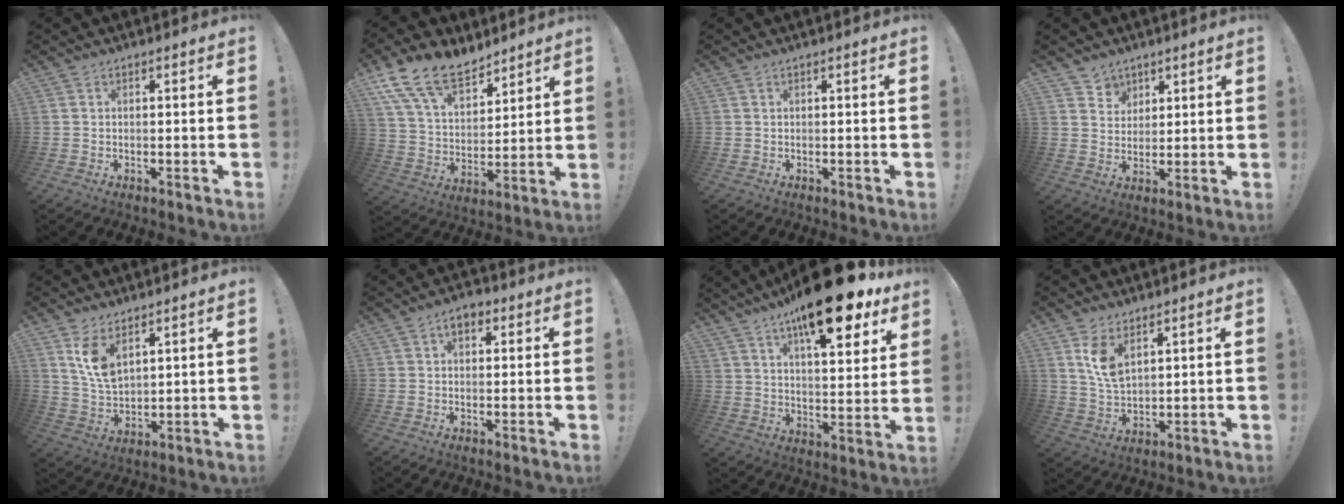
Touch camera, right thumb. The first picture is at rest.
{"total": 16.1, "force": [11.6, 8.3, 7.5], "torque": [-0.149, -0.071, 0.219]}
{"total": 0.0}
{"total": 5.4, "force": [3.6, 4.1, 0.1], "torque": [0.005, -0.034, 0.067]}
{"total": 9.1, "force": [5.3, 4.8, 5.6], "torque": [-0.104, -0.027, 0.099]}
{"total": 4.3, "force": [1.5, 2.6, 3.0], "torque": [-0.042, 0.004, 0.025]}
{"total": 21.2, "force": [13.9, 7.3, 14.3], "torque": [-0.211, -0.088, 0.228]}
{"total": 8.0, "force": [4.7, 4.2, 4.9], "torque": [-0.083, -0.022, 0.088]}